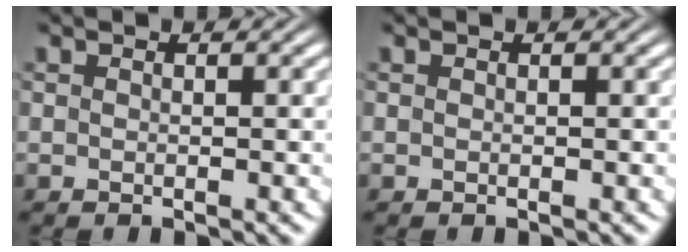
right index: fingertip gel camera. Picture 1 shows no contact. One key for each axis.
{"total": 0.0}